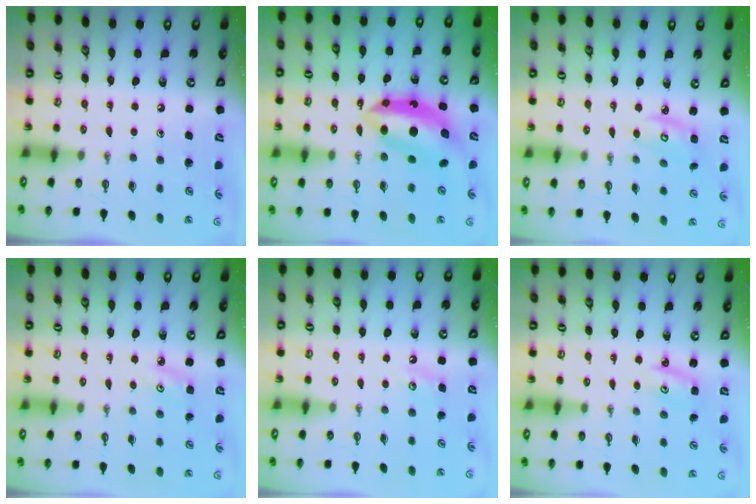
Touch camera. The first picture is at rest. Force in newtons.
{"total": 12.1, "press": 12.1, "slide": 0.9}
{"total": 3.5, "press": 3.5, "slide": 0.2}
{"total": 4.5, "press": 4.4, "slide": 0.6}
{"total": 2.8, "press": 2.7, "slide": 0.5}
{"total": 4.0, "press": 3.9, "slide": 0.2}